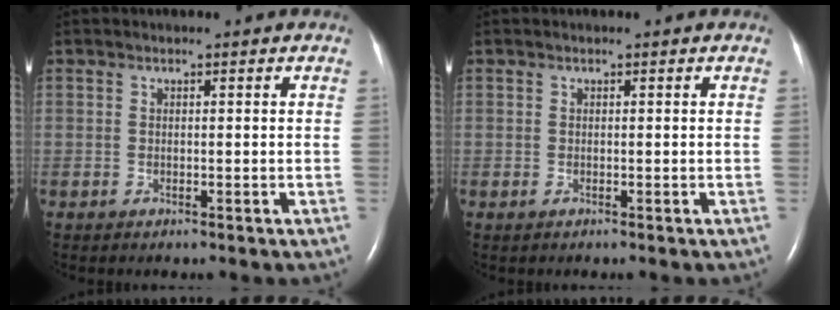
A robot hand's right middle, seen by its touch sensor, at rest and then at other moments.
{"total": 0.0}